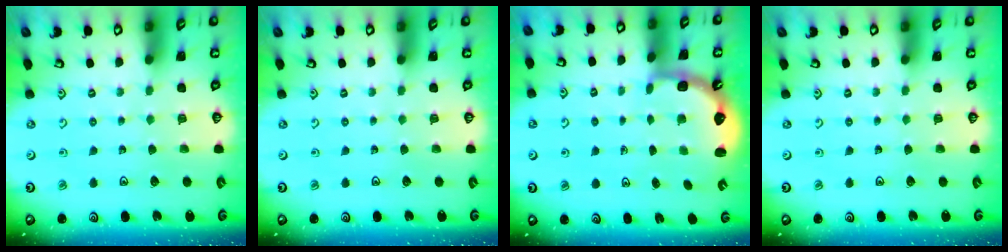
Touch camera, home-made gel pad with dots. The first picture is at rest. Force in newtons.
{"total": 0.0}
{"total": 2.6, "press": 2.2, "slide": 1.4}
{"total": 0.0}